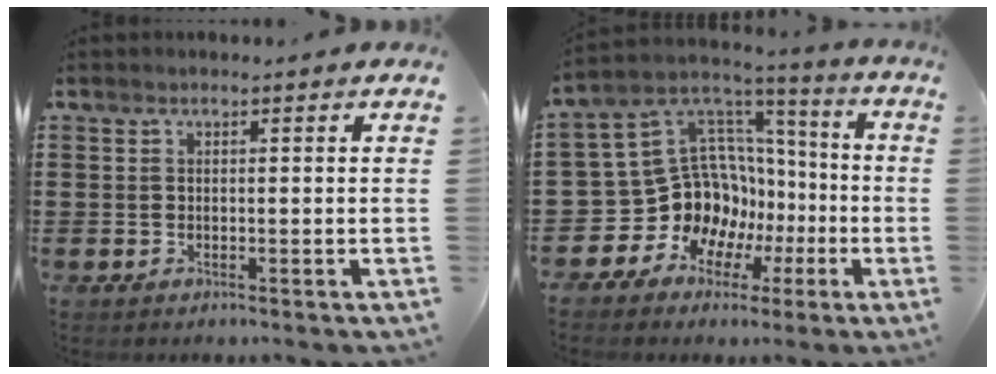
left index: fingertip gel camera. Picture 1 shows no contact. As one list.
[{"total": 13.8, "force": [-2.9, 12.7, 4.5], "torque": [-0.140, -0.024, -0.025]}]